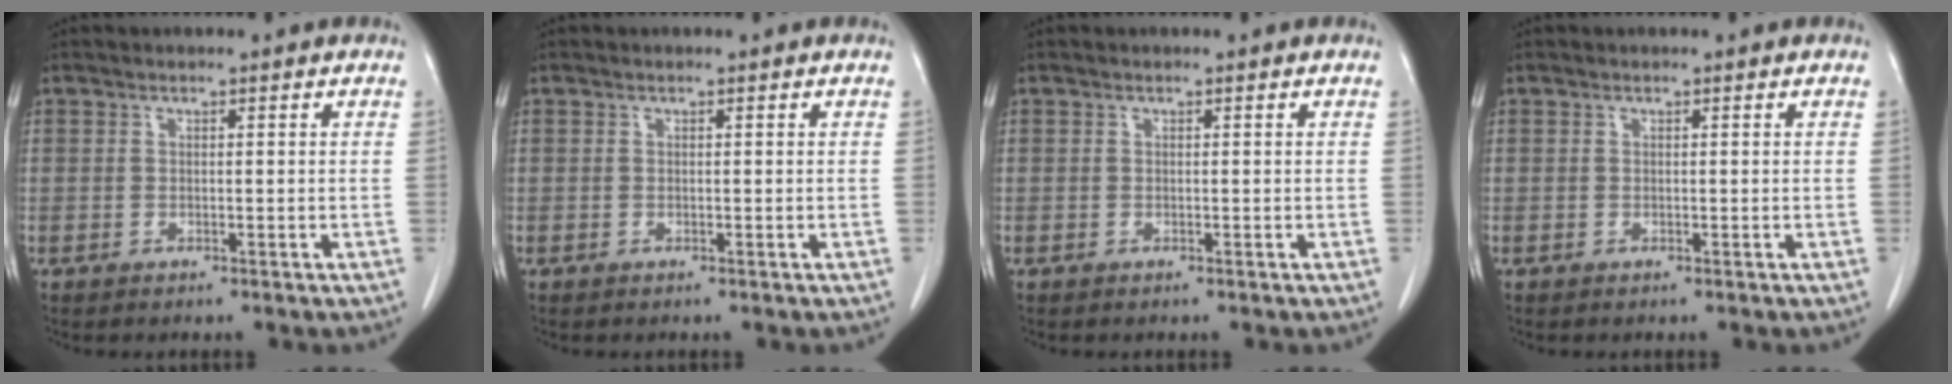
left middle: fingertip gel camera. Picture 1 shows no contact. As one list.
[{"total": 0.0}, {"total": 0.0}, {"total": 0.0}]